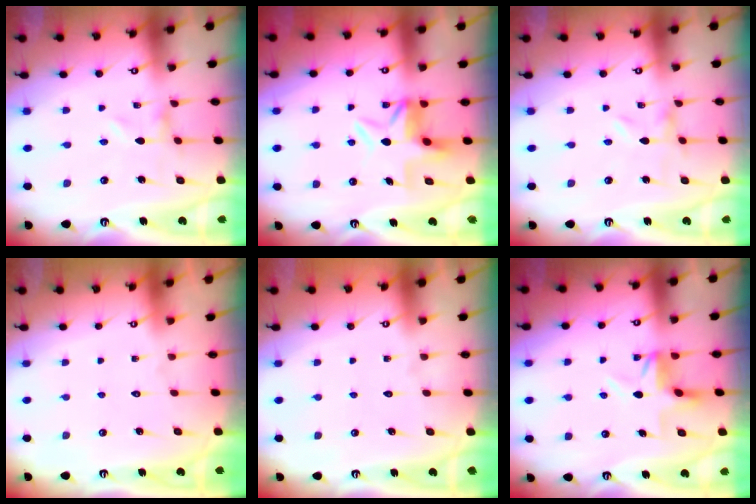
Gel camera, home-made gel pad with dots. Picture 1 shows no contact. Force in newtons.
{"total": 6.0, "press": 5.8, "slide": 1.7}
{"total": 0.0}
{"total": 1.6, "press": 1.6, "slide": 0.1}
{"total": 1.6, "press": 1.6, "slide": 0.2}
{"total": 3.9, "press": 3.9, "slide": 0.4}